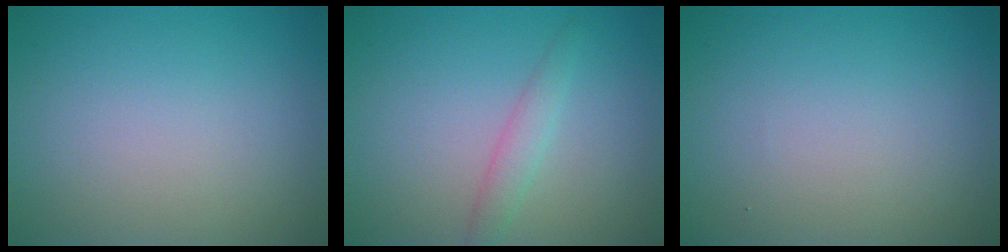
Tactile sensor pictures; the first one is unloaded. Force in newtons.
{"total": 1.7, "press": 1.7, "slide": 0.1}
{"total": 0.0}